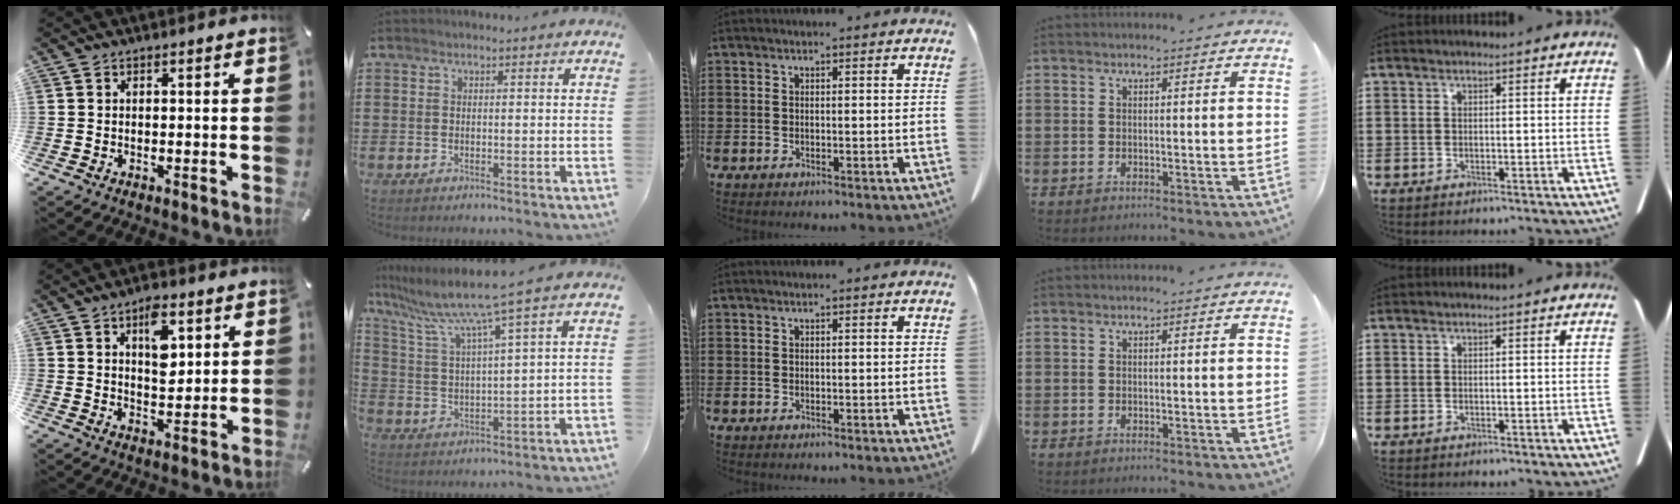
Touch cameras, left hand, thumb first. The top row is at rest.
{"thumb": {"total": 8.7, "force": [3.6, 4.8, 6.3], "torque": [-0.084, -0.011, 0.058]}, "index": {"total": 7.9, "force": [5.9, -0.9, 5.2], "torque": [-0.125, -0.037, 0.094]}}